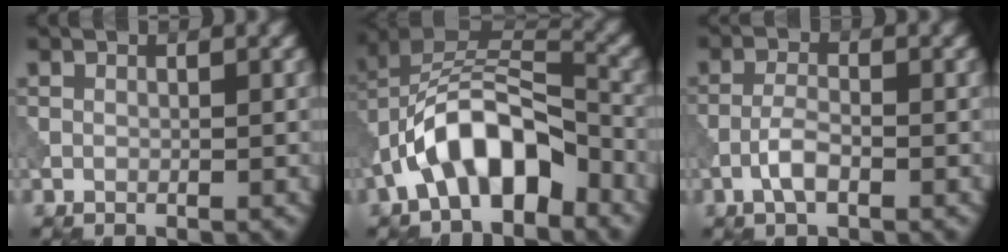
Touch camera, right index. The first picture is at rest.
{"total": 9.5, "force": [-4.3, 4.6, 7.1], "torque": [-0.124, 0.024, -0.083]}
{"total": 2.5, "force": [-1.3, 0.8, 2.0], "torque": [-0.041, 0.005, -0.030]}